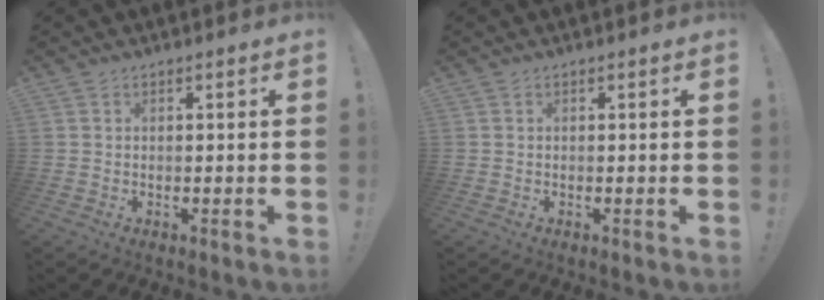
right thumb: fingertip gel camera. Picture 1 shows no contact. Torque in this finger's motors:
{"motor_torque": [0.00, 0.00, 0.00, 0.00, 0.00]}